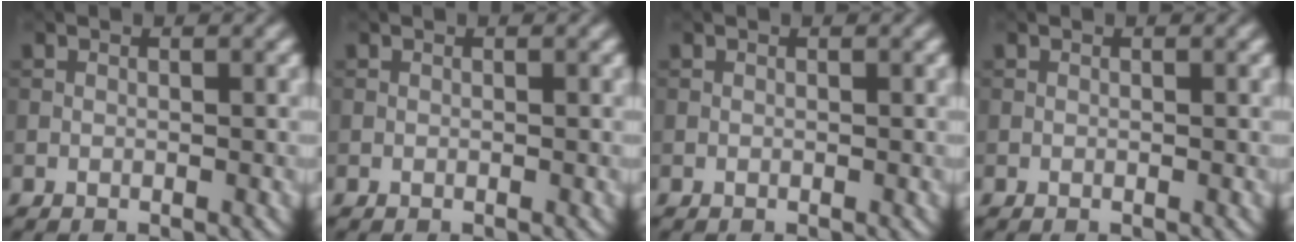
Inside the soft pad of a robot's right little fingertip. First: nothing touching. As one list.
[{"total": 0.0}, {"total": 0.0}, {"total": 0.0}]